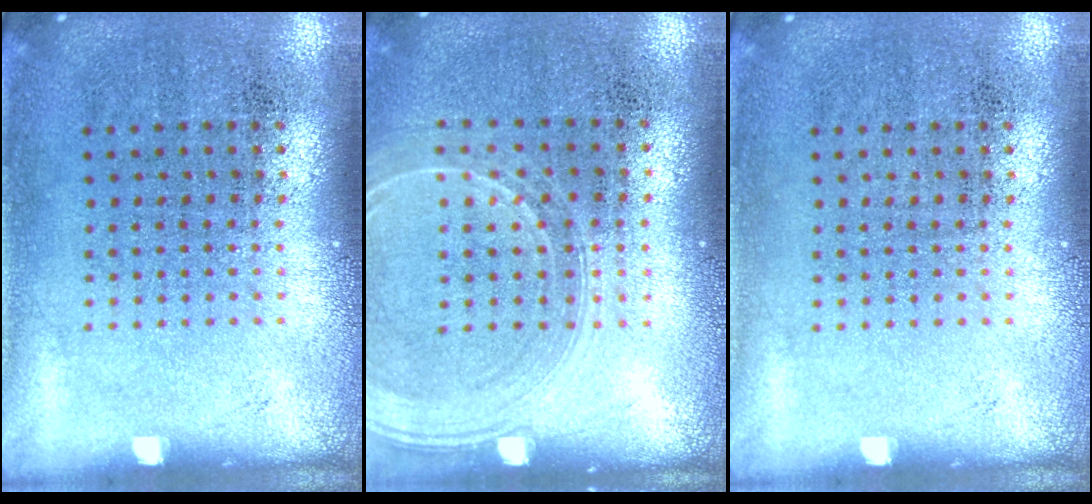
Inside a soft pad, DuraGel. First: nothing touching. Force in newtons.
{"total": 1.5, "press": 1.5, "slide": 0.4}
{"total": 0.0}